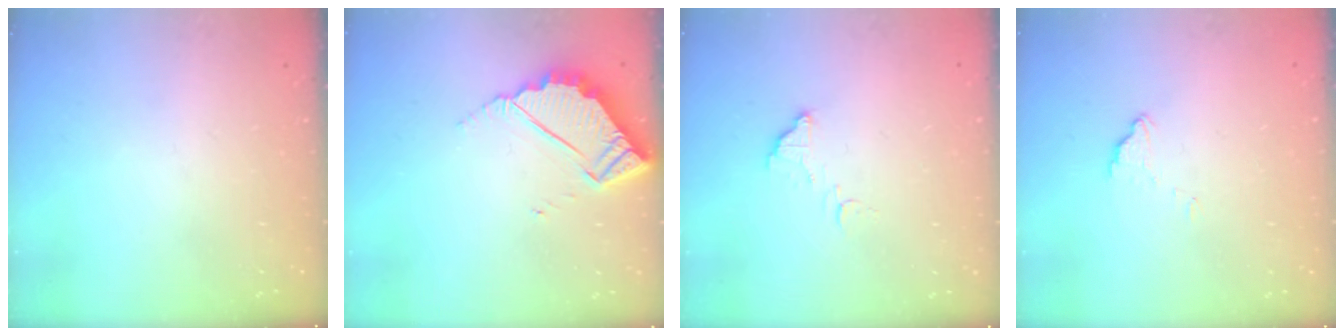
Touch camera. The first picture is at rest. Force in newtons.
{"total": 6.0, "press": 6.0, "slide": 0.3}
{"total": 5.3, "press": 5.3, "slide": 0.2}
{"total": 2.9, "press": 2.9, "slide": 0.4}